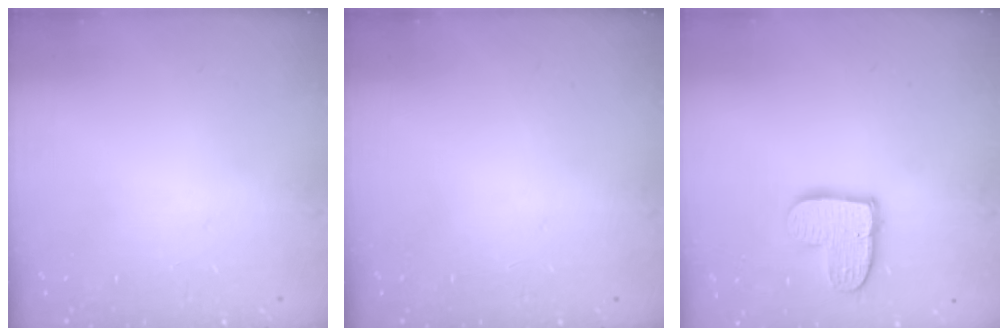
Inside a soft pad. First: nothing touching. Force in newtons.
{"total": 0.0}
{"total": 12.1, "press": 12.0, "slide": 0.9}